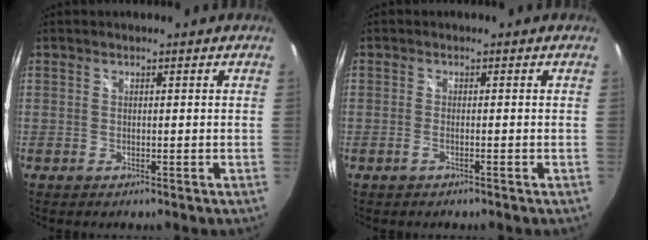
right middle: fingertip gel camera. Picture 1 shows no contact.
{"total": 1.0, "force": [-0.7, 0.1, 0.7], "torque": [-0.016, 0.001, -0.016]}